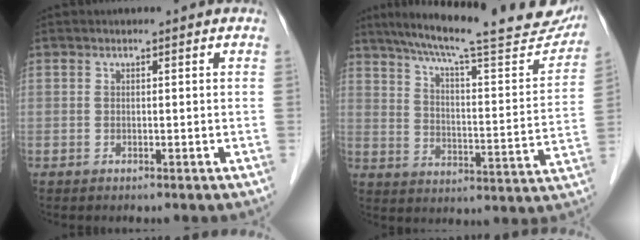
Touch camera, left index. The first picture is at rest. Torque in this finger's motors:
{"motor_torque": [0.98, -1.16, 0.38, 0.09]}